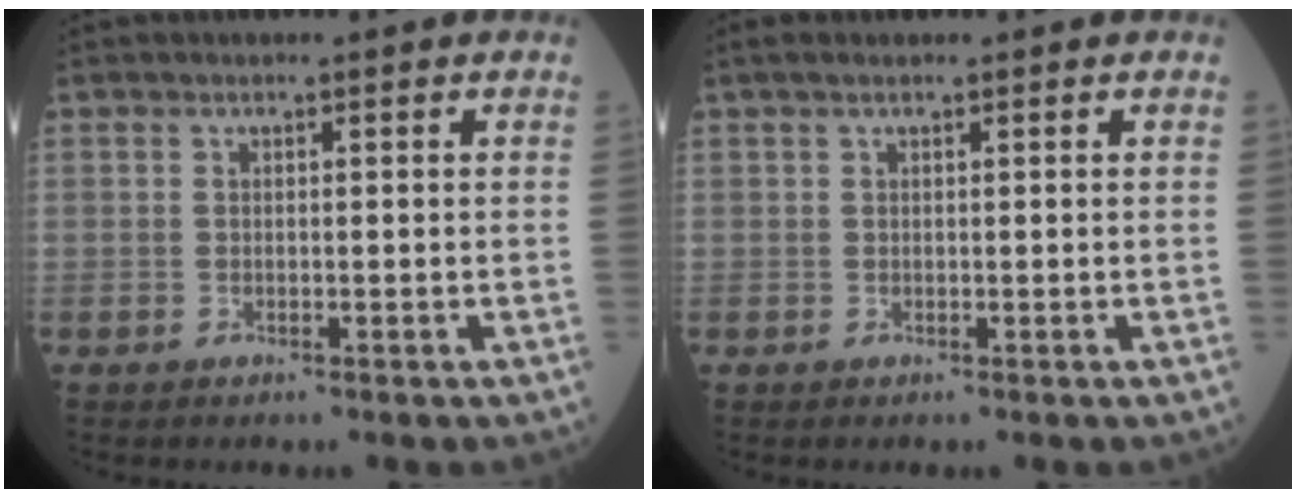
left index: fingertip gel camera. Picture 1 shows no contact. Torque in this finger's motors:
{"motor_torque": [0.11, -0.11, -0.07, 0.00]}